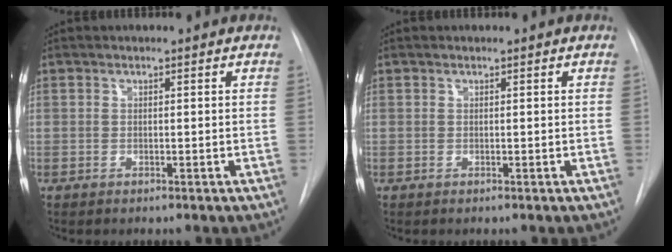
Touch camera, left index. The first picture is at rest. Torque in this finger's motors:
{"motor_torque": [-0.09, 0.09, 0.00, 0.00]}